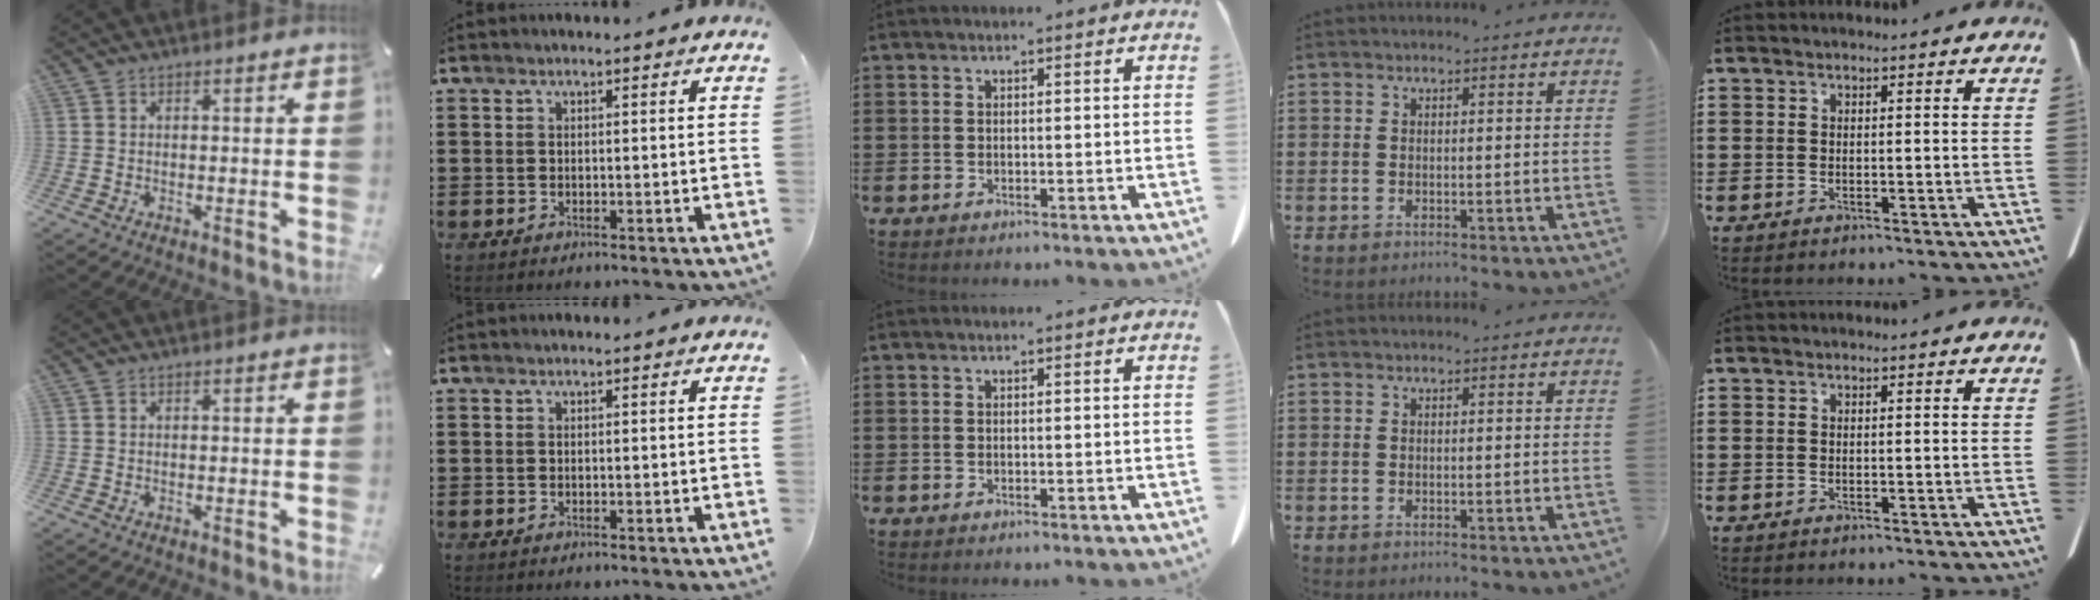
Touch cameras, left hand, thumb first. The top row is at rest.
{}